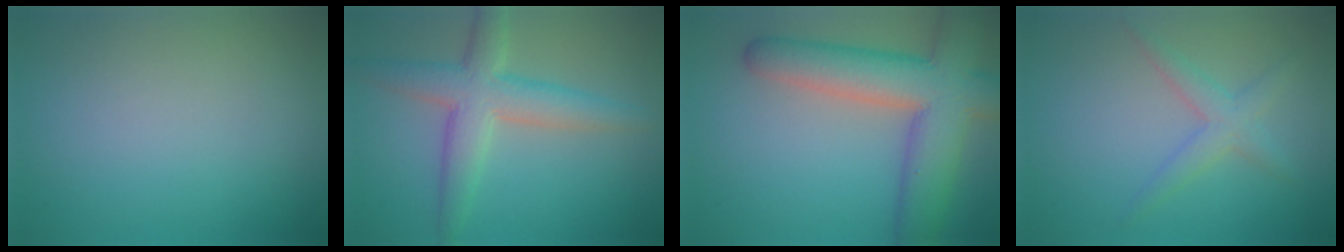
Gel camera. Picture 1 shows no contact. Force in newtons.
{"total": 5.3, "press": 5.3, "slide": 0.3}
{"total": 9.3, "press": 9.2, "slide": 0.4}
{"total": 2.3, "press": 2.3, "slide": 0.1}